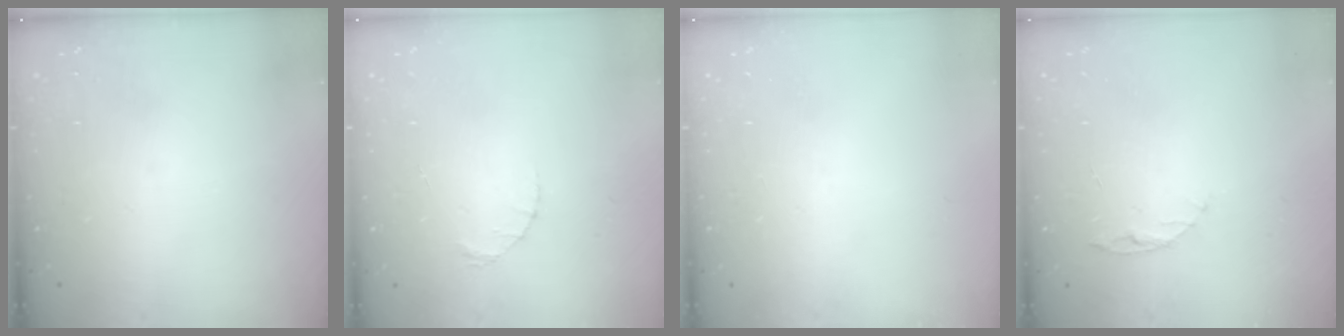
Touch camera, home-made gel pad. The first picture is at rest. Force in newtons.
{"total": 1.4, "press": 1.4, "slide": 0.2}
{"total": 0.0}
{"total": 3.9, "press": 3.9, "slide": 0.4}